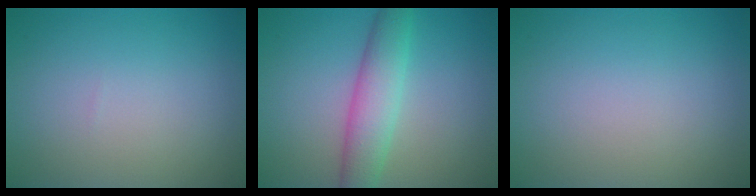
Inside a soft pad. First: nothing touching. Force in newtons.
{"total": 4.5, "press": 4.4, "slide": 0.3}
{"total": 0.0}